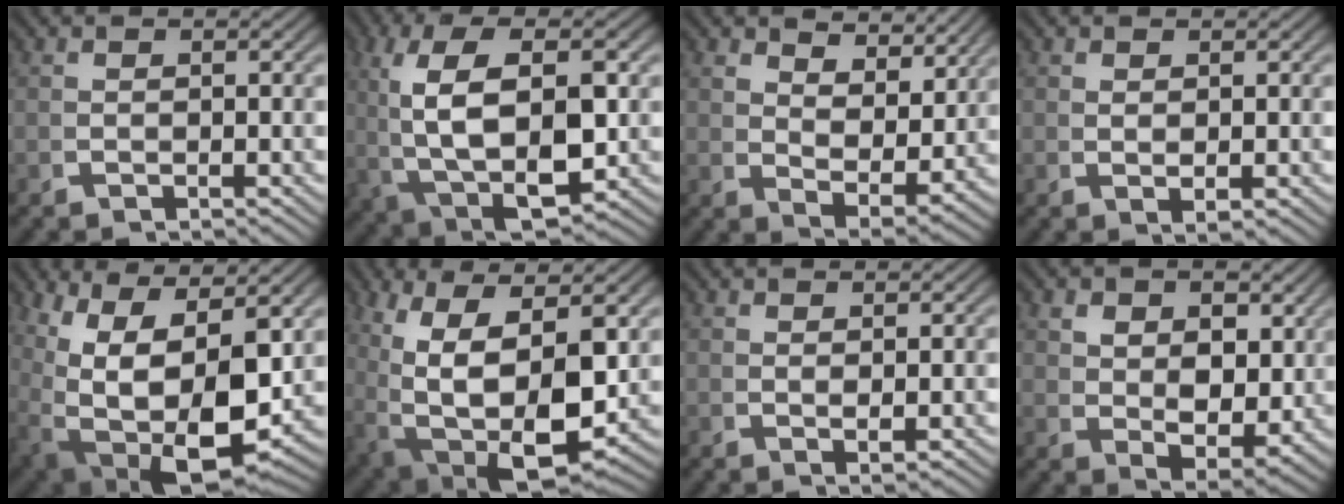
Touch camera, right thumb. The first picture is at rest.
{"total": 11.7, "force": [-0.2, 6.5, 9.6], "torque": [-0.217, -0.035, 0.025]}
{"total": 5.2, "force": [2.7, 2.6, 3.6], "torque": [-0.063, -0.013, 0.053]}
{"total": 1.0, "force": [0.5, 0.2, 0.8], "torque": [-0.015, -0.002, 0.016]}
{"total": 15.5, "force": [-0.8, 9.7, 12.1], "torque": [-0.260, -0.073, 0.023]}
{"total": 14.1, "force": [-1.1, 8.6, 11.1], "torque": [-0.243, -0.062, 0.015]}
{"total": 1.0, "force": [0.4, 0.2, 0.9], "torque": [-0.014, 0.000, 0.012]}
{"total": 6.0, "force": [1.2, 4.1, 4.2], "torque": [-0.075, -0.031, 0.036]}